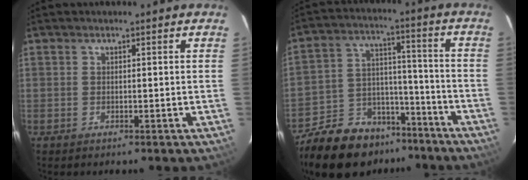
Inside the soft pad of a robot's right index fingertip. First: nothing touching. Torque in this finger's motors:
{"motor_torque": [1.14, -0.99, 0.09, 0.00]}